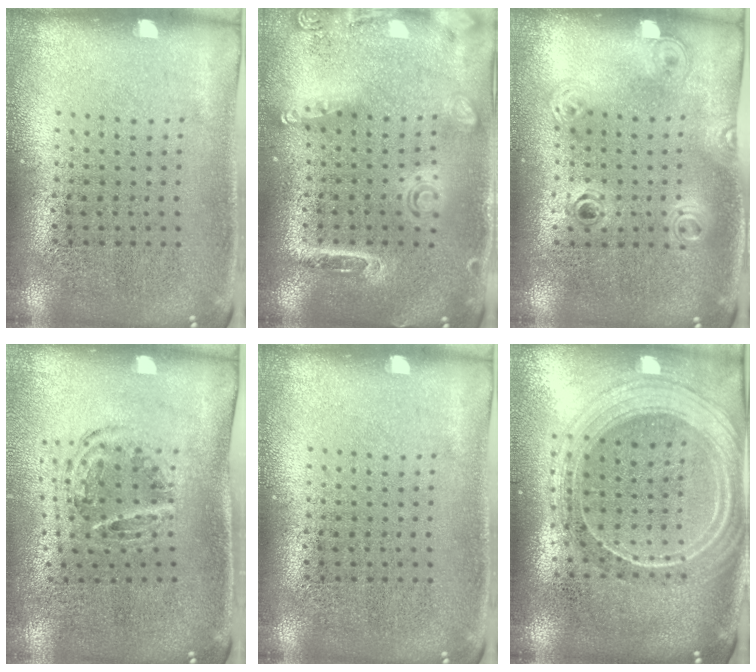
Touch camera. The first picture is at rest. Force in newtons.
{"total": 1.6, "press": 1.5, "slide": 0.6}
{"total": 1.2, "press": 1.1, "slide": 0.5}
{"total": 0.9, "press": 0.9, "slide": 0.2}
{"total": 0.0}
{"total": 2.3, "press": 2.0, "slide": 1.1}